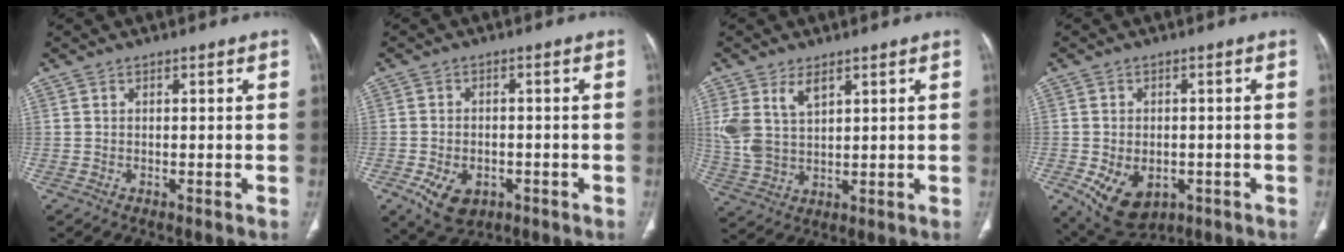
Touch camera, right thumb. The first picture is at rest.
{"total": 7.4, "force": [-3.1, 5.0, 4.6], "torque": [-0.075, 0.008, -0.040]}
{"total": 8.2, "force": [3.9, 4.7, 5.6], "torque": [-0.116, -0.014, 0.087]}
{"total": 10.3, "force": [-3.5, 6.9, 6.8], "torque": [-0.102, 0.004, -0.038]}